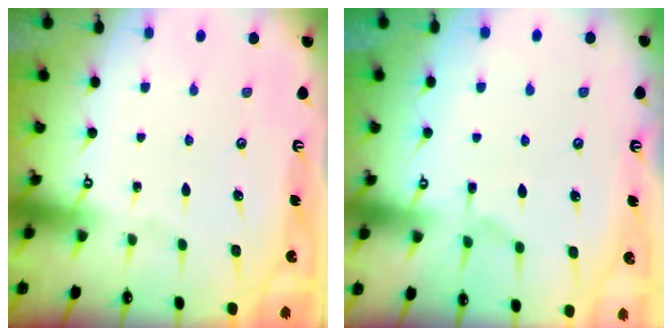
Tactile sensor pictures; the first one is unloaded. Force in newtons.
{"total": 1.4, "press": 0.1, "slide": 1.4}